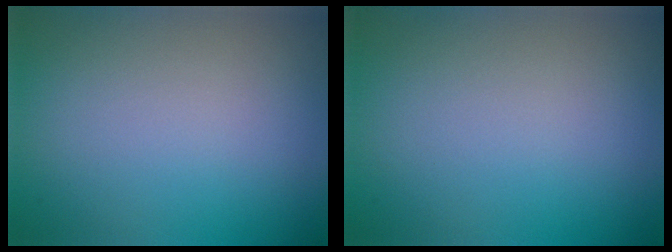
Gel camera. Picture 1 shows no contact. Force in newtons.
{"total": 0.0}